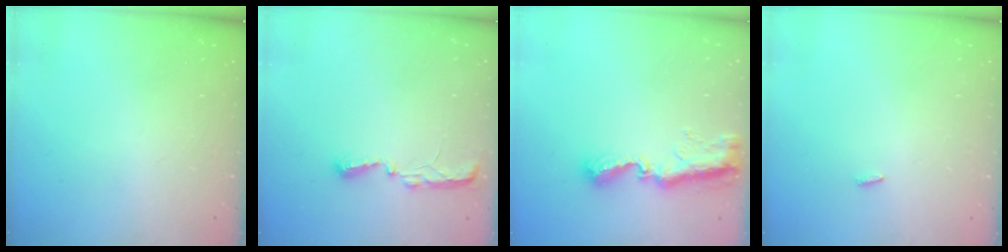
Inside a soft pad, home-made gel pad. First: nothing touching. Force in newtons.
{"total": 5.4, "press": 5.3, "slide": 0.7}
{"total": 9.9, "press": 9.9, "slide": 0.7}
{"total": 2.1, "press": 1.9, "slide": 0.7}